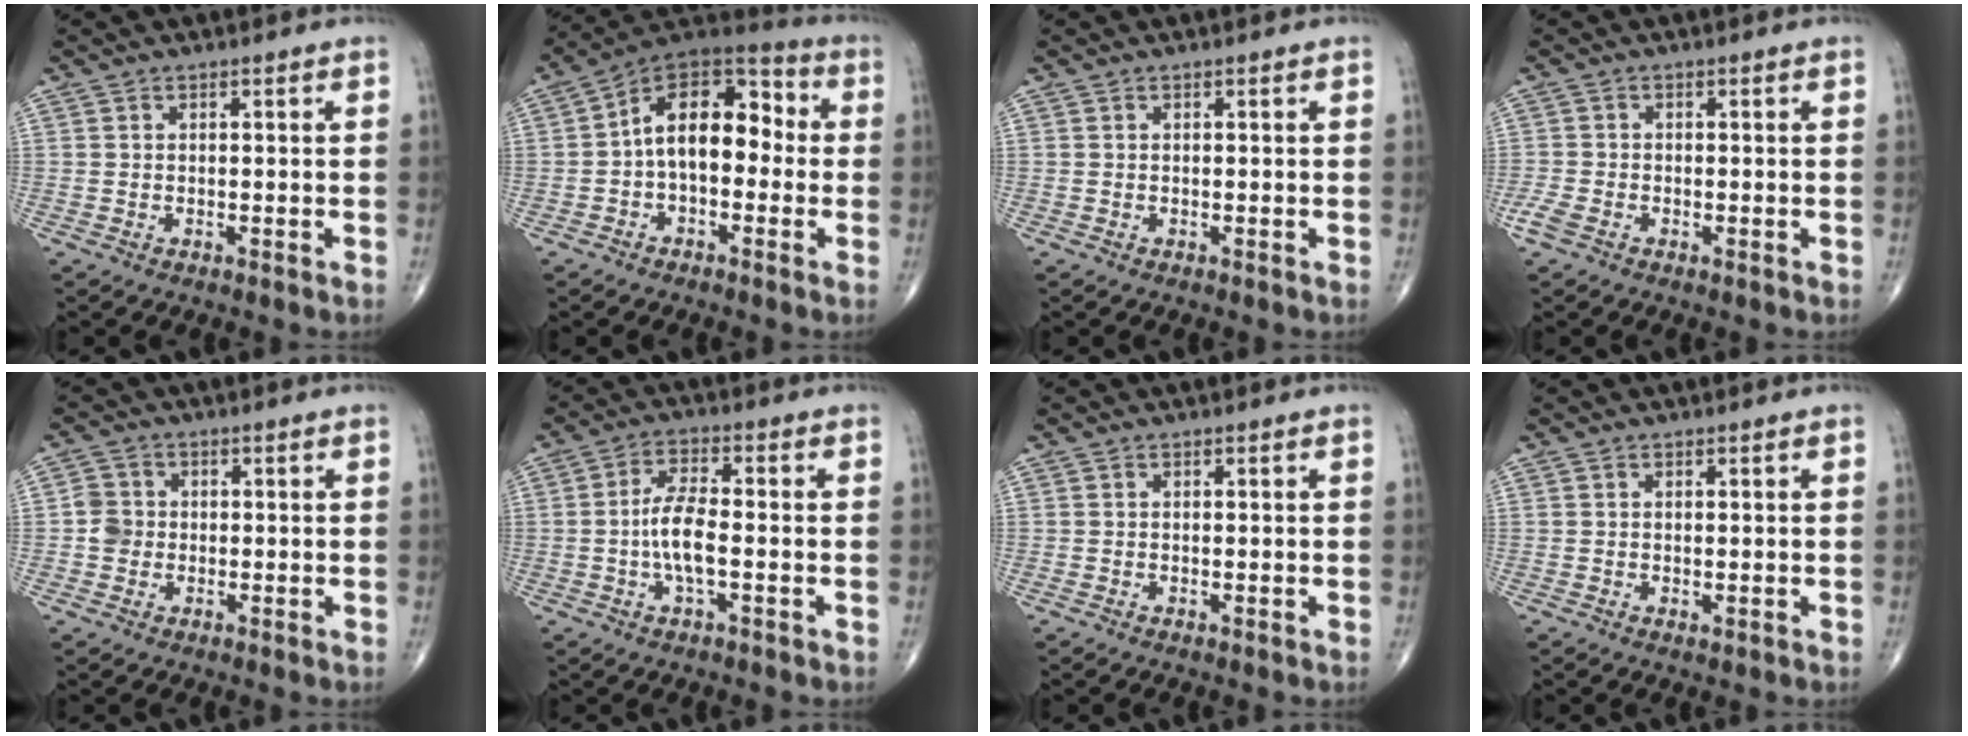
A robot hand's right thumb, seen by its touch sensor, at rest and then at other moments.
{"total": 14.4, "force": [-0.4, 8.8, 11.4], "torque": [-0.147, 0.049, -0.024]}
{"total": 0.0}
{"total": 2.5, "force": [-1.4, 1.4, 1.6], "torque": [-0.048, -0.001, -0.032]}
{"total": 3.5, "force": [-0.4, 3.3, 1.1], "torque": [-0.007, 0.007, -0.012]}
{"total": 6.9, "force": [-1.2, 2.3, 6.4], "torque": [-0.135, 0.014, -0.028]}
{"total": 0.0}
{"total": 0.7, "force": [0.0, 0.3, 0.6], "torque": [-0.012, -0.004, 0.001]}